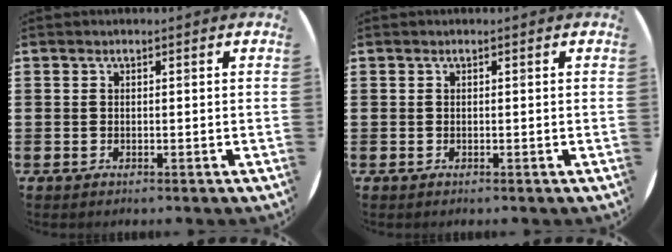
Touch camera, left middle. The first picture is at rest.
{"total": 0.0}